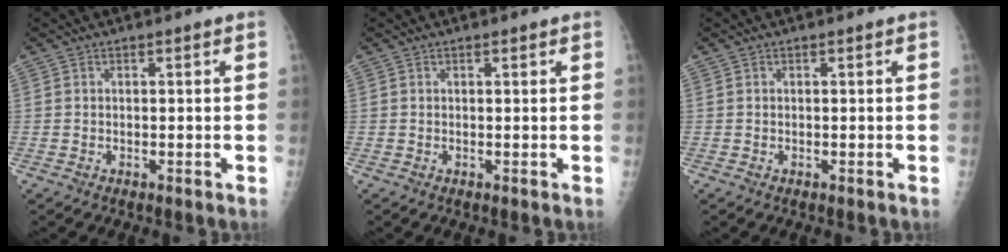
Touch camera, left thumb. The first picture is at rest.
{"total": 0.6, "force": [0.3, 0.1, 0.4], "torque": [-0.008, 0.000, 0.005]}
{"total": 0.0}